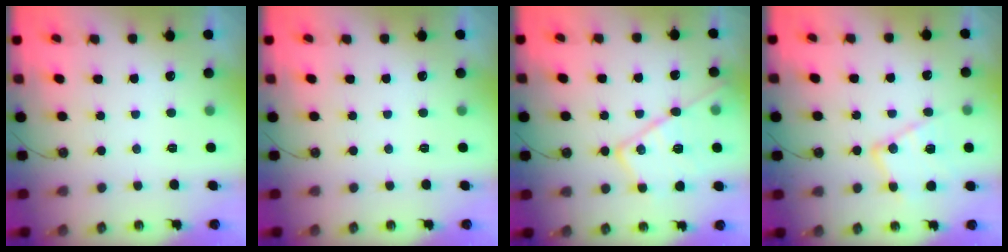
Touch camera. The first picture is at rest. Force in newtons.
{"total": 0.0}
{"total": 18.1, "press": 18.0, "slide": 1.6}
{"total": 14.1, "press": 14.1, "slide": 1.1}